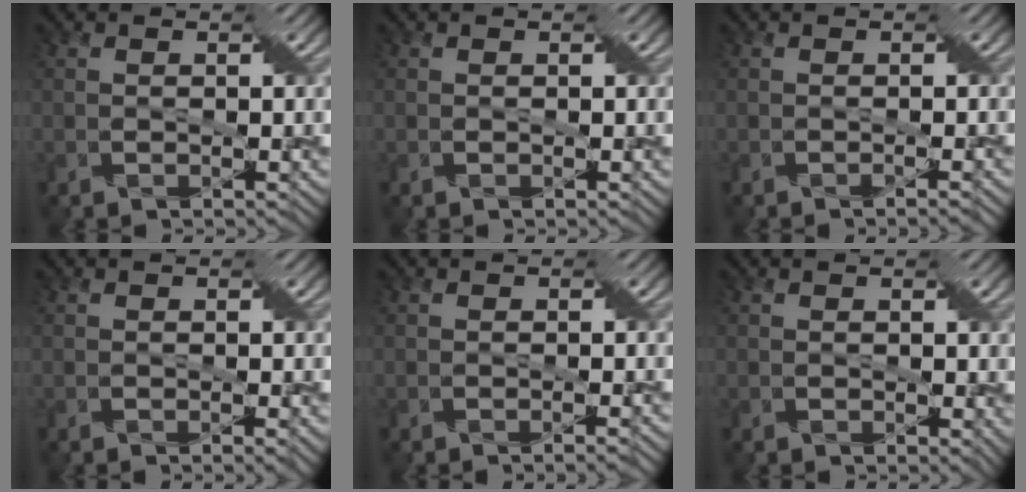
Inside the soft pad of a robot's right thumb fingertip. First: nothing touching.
{"total": 0.0}
{"total": 0.8, "force": [-0.4, -0.7, 0.1], "torque": [0.001, 0.001, -0.005]}
{"total": 1.3, "force": [-0.1, 0.5, 1.2], "torque": [-0.008, -0.003, 0.000]}
{"total": 0.7, "force": [-0.5, -0.4, 0.3], "torque": [0.003, 0.001, -0.004]}
{"total": 1.1, "force": [0.2, 0.8, 0.7], "torque": [-0.003, -0.003, 0.003]}